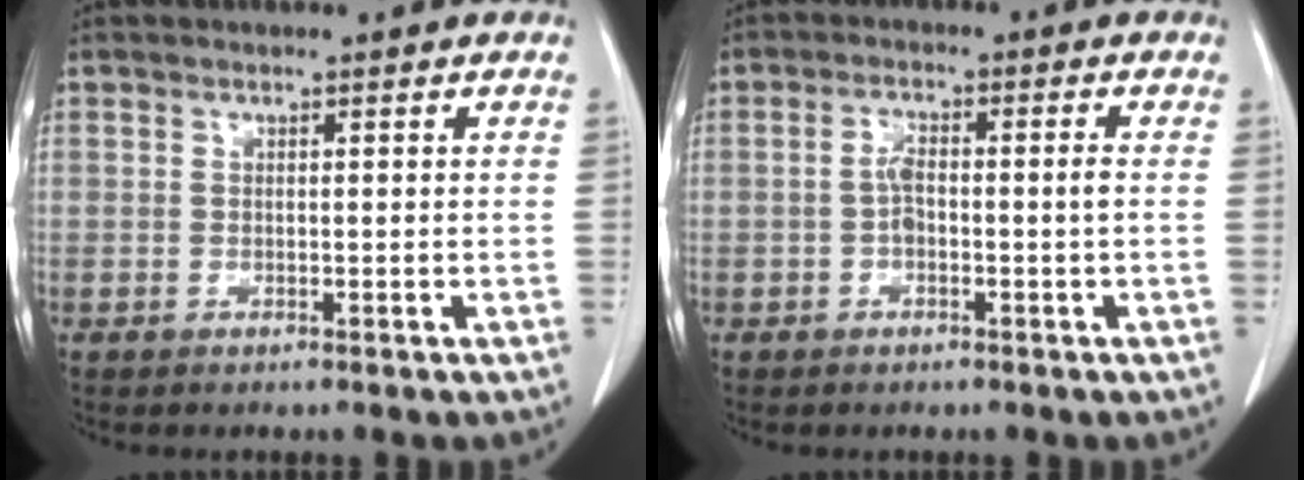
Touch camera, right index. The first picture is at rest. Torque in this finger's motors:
{"motor_torque": [0.55, -0.15, 0.10, 0.05]}